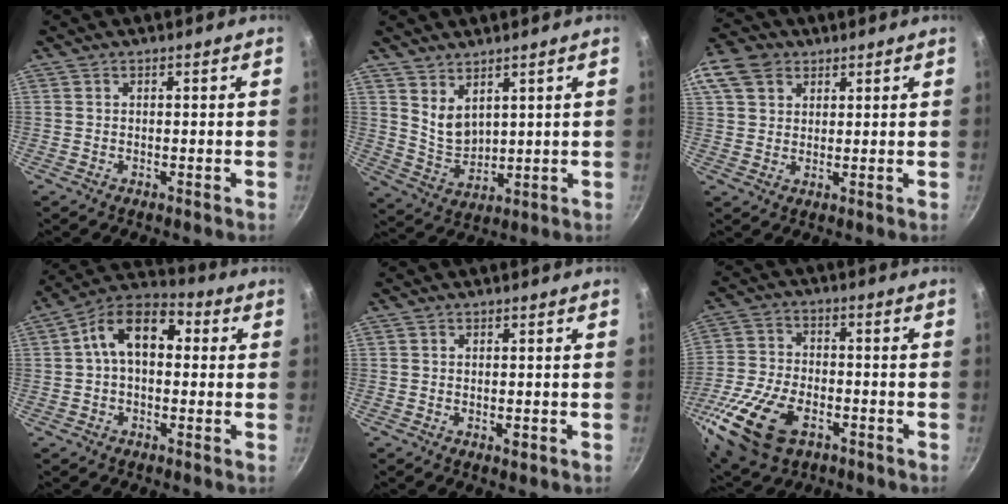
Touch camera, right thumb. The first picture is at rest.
{"total": 6.2, "force": [3.9, 3.4, 3.5], "torque": [-0.052, -0.040, 0.086]}
{"total": 11.7, "force": [5.5, 8.7, 5.6], "torque": [-0.114, 0.014, 0.096]}
{"total": 12.1, "force": [1.6, 7.8, 9.2], "torque": [-0.120, 0.035, 0.005]}
{"total": 1.3, "force": [-0.5, 0.5, 1.1], "torque": [-0.017, -0.002, -0.009]}
{"total": 19.4, "force": [-8.6, 11.7, 12.9], "torque": [-0.272, 0.015, -0.158]}